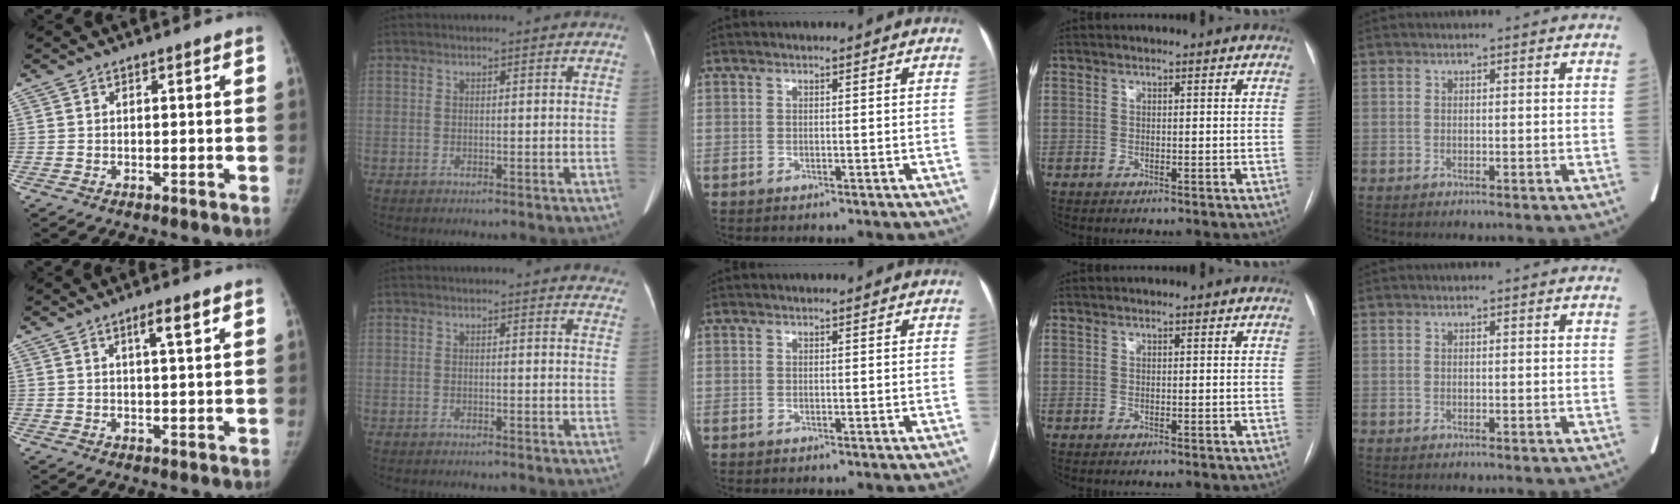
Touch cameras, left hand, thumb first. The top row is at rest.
{"thumb": {"total": 3.6, "force": [1.9, 0.5, 3.0], "torque": [-0.048, -0.008, 0.031]}, "index": {"total": 5.3, "force": [5.2, 1.0, 0.7], "torque": [0.014, -0.021, 0.023]}}